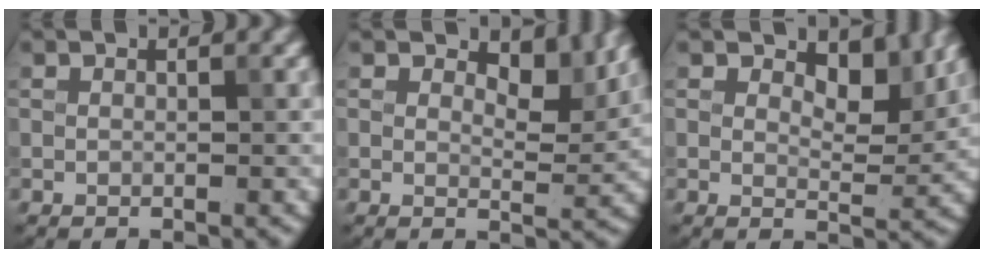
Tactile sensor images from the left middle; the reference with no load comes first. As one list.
[{"total": 3.5, "force": [2.3, 1.5, 2.3], "torque": [-0.034, -0.006, 0.029]}, {"total": 4.0, "force": [2.4, 1.8, 2.6], "torque": [-0.039, -0.008, 0.031]}]